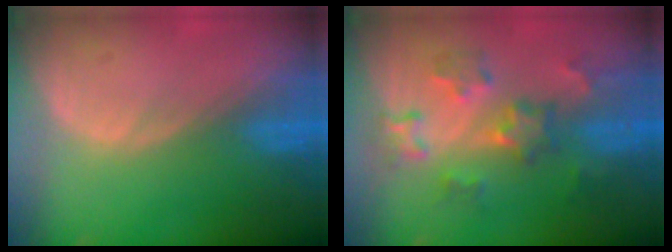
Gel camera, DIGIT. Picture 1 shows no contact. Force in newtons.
{"total": 6.9, "press": 6.9, "slide": 0.2}